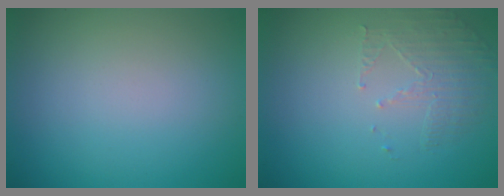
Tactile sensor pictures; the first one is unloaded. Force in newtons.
{"total": 1.7, "press": 0.9, "slide": 1.4}